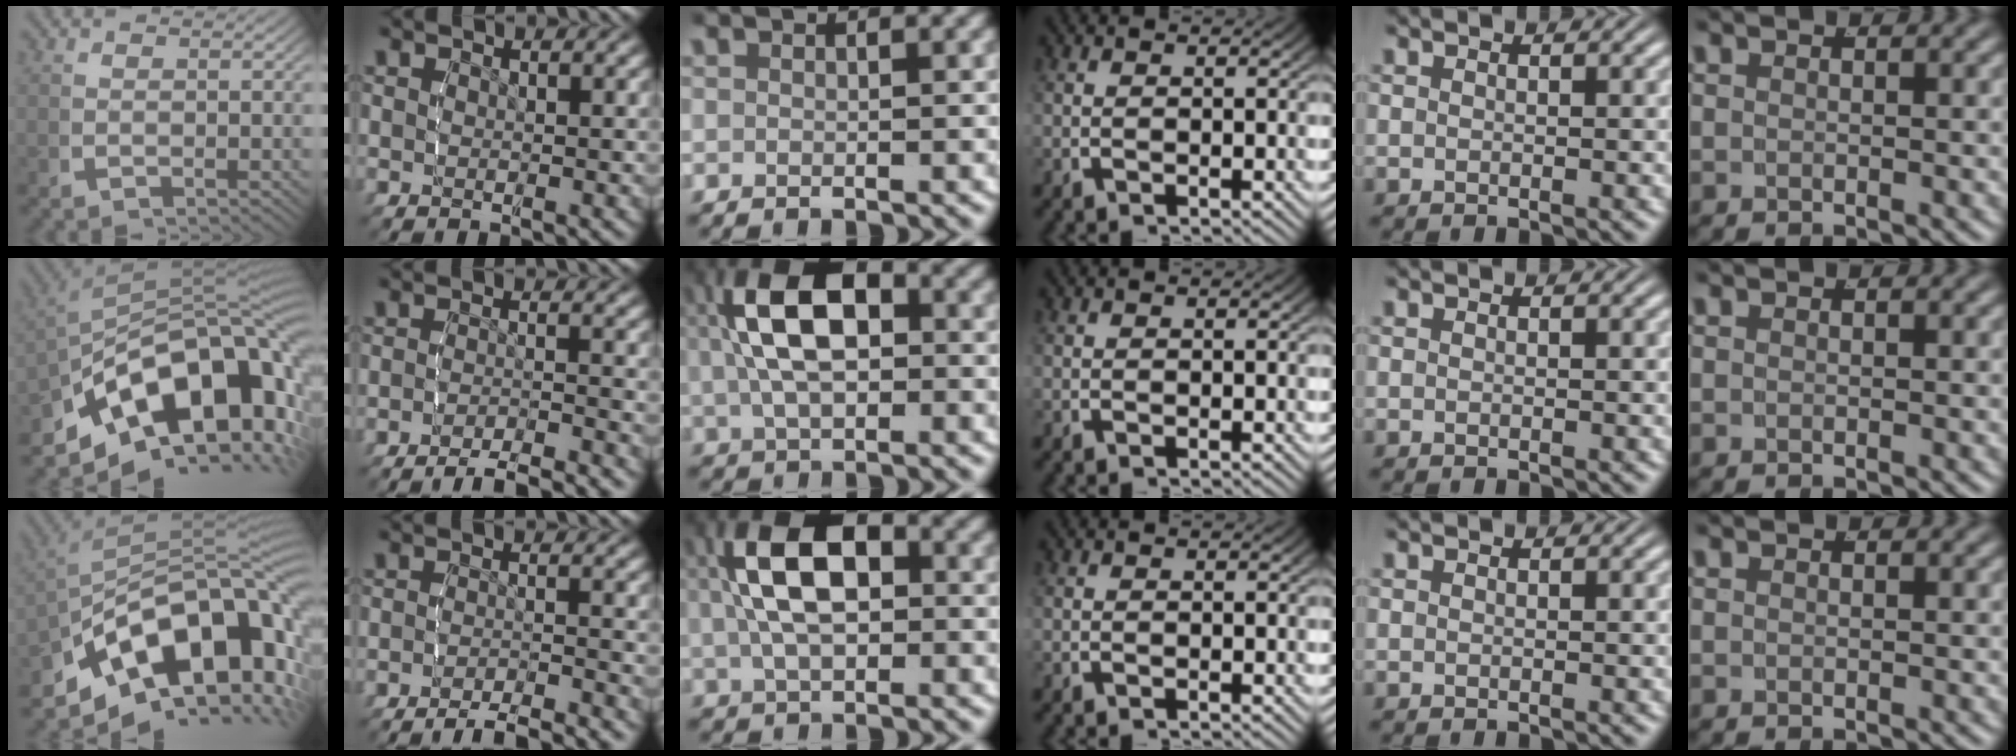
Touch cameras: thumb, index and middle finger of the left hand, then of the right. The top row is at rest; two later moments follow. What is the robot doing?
{"motion": "lift_and_place", "object": "legos"}